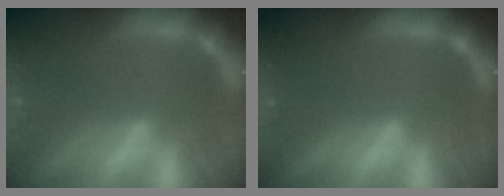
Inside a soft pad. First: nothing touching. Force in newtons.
{"total": 0.0}